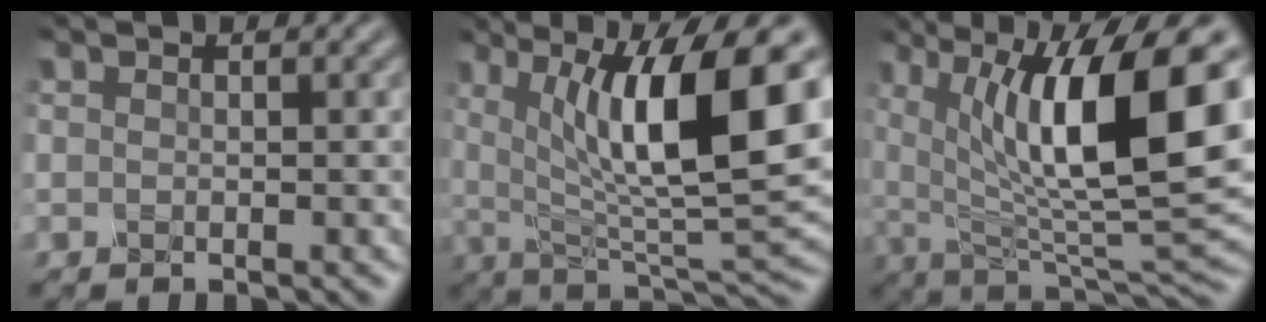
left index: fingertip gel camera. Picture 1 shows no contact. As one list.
[{"total": 12.8, "force": [2.8, 3.4, 12.0], "torque": [-0.181, -0.003, 0.048]}, {"total": 14.0, "force": [3.2, 4.6, 12.9], "torque": [-0.194, -0.006, 0.052]}]